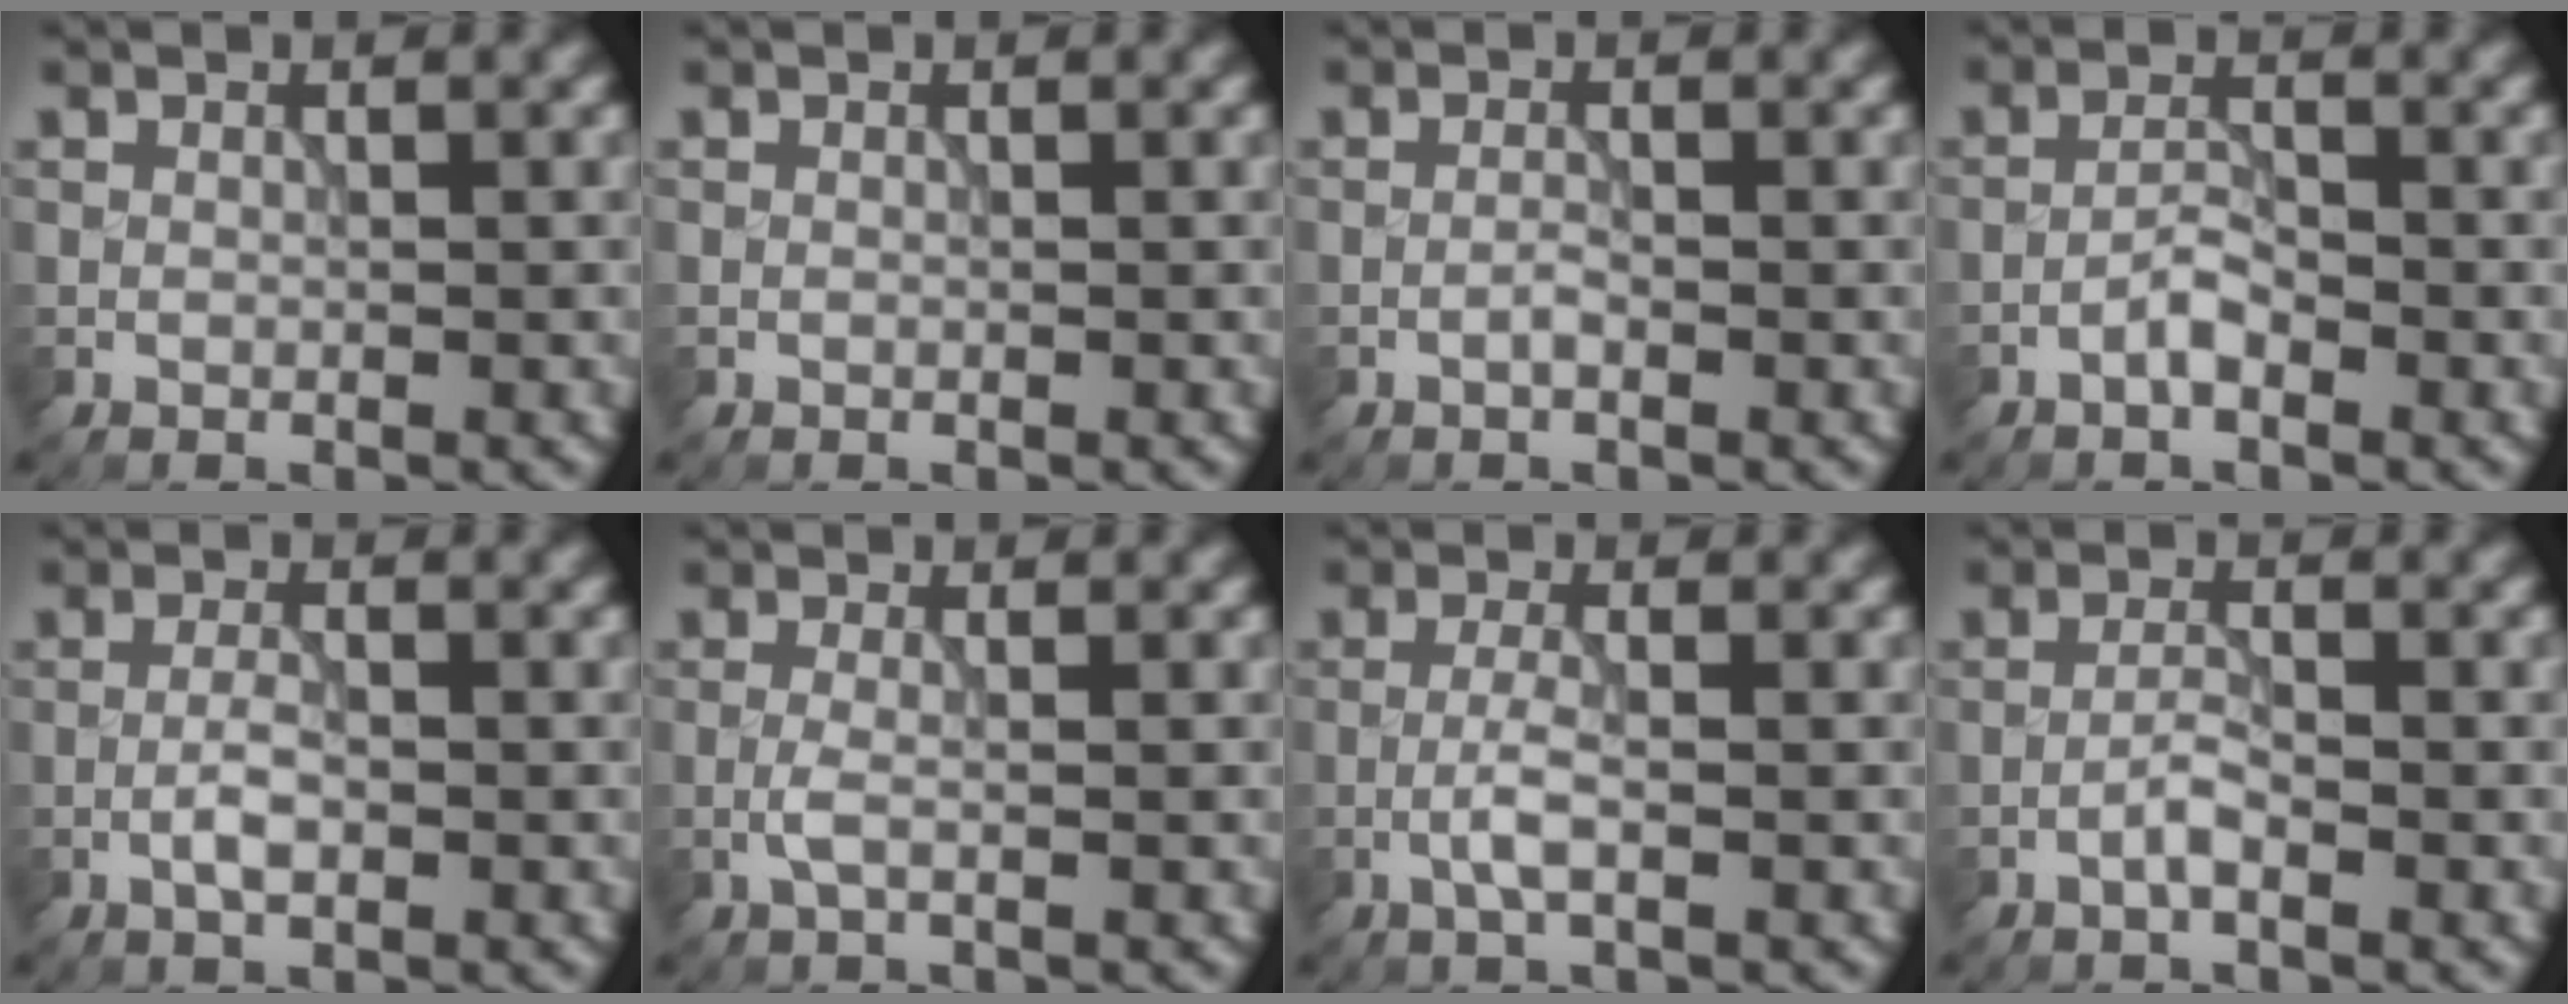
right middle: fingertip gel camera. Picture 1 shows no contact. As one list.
[{"total": 0.0}, {"total": 0.9, "force": [-0.5, 0.2, 0.7], "torque": [-0.014, 0.001, -0.010]}, {"total": 1.9, "force": [-1.2, 0.5, 1.4], "torque": [-0.028, 0.006, -0.027]}, {"total": 2.0, "force": [-0.7, 0.6, 1.8], "torque": [-0.036, 0.002, -0.018]}, {"total": 1.4, "force": [-0.4, 0.3, 1.3], "torque": [-0.030, 0.000, -0.013]}, {"total": 2.2, "force": [-0.8, 0.4, 2.0], "torque": [-0.042, 0.005, -0.020]}, {"total": 1.7, "force": [-1.0, 0.3, 1.4], "torque": [-0.027, 0.007, -0.022]}]